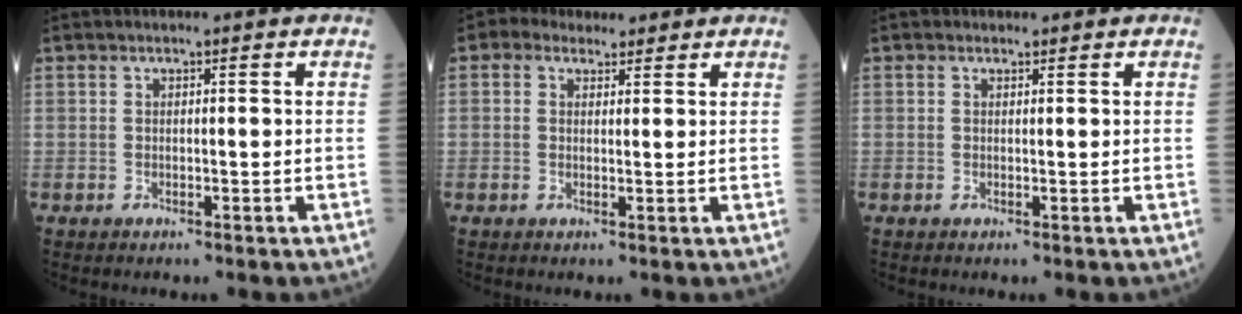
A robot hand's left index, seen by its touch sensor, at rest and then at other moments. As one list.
[{"total": 4.4, "force": [3.2, 2.8, 1.4], "torque": [-0.023, 0.028, 0.053]}, {"total": 0.7, "force": [0.4, 0.5, 0.1], "torque": [0.000, -0.001, 0.003]}]